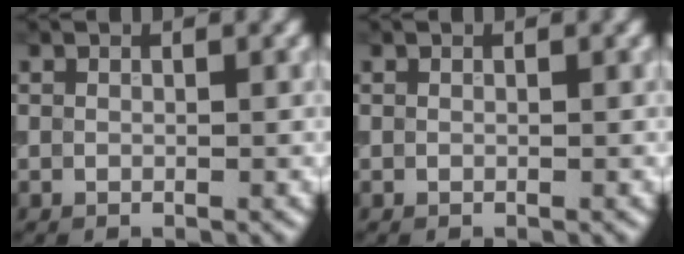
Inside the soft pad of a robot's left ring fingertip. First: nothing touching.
{"total": 0.0}